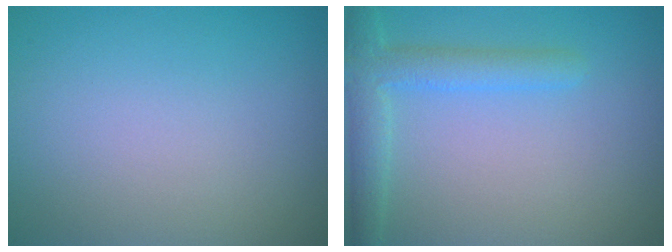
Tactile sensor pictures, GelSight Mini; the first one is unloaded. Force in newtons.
{"total": 3.4, "press": 3.4, "slide": 0.2}